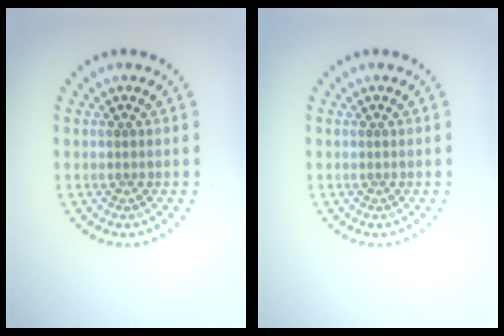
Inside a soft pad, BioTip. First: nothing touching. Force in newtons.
{"total": 0.0}